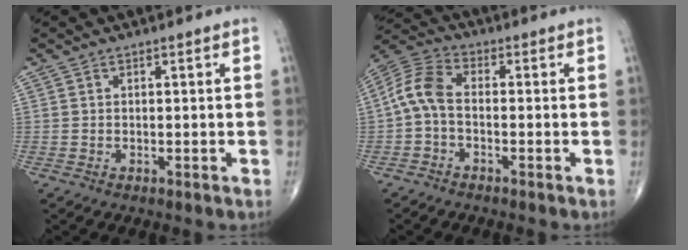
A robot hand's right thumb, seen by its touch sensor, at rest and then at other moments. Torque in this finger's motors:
{"motor_torque": [-0.21, 0.35, 0.73, -0.19, 0.07]}